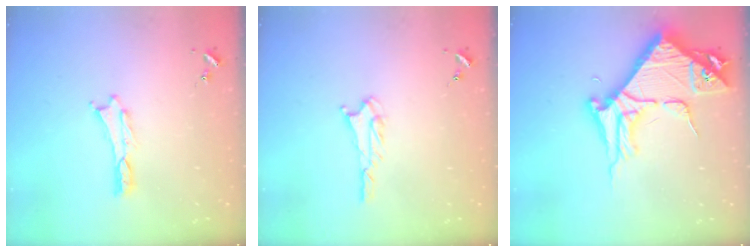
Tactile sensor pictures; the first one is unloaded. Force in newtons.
{"total": 1.6, "press": 1.6, "slide": 0.1}
{"total": 9.5, "press": 9.5, "slide": 1.1}